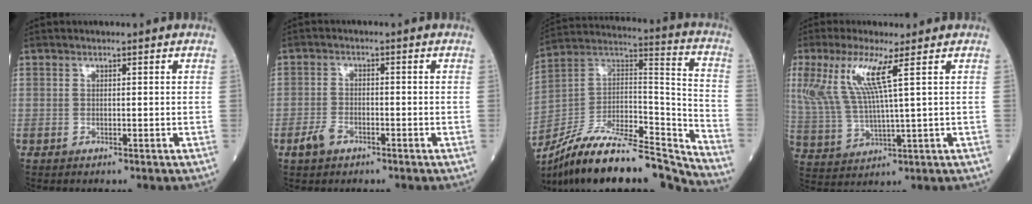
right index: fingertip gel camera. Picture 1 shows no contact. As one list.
[{"total": 3.1, "force": [-2.0, 1.6, 1.8], "torque": [-0.036, 0.001, -0.037]}, {"total": 23.9, "force": [-21.3, 3.2, 10.5], "torque": [-0.162, 0.025, -0.358]}, {"total": 9.6, "force": [4.1, 0.2, 8.6], "torque": [-0.204, 0.006, 0.085]}]